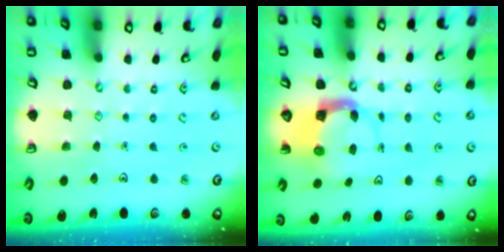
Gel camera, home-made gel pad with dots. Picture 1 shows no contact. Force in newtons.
{"total": 3.9, "press": 3.9, "slide": 0.6}